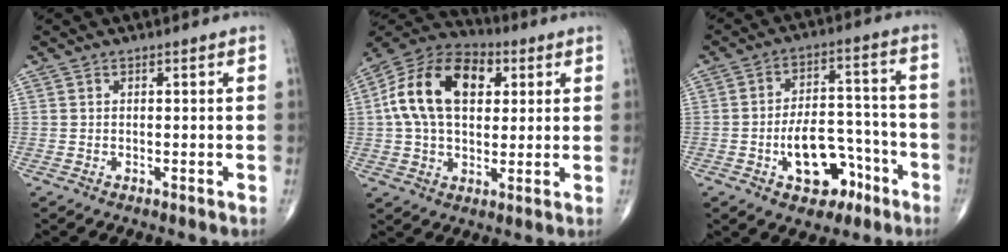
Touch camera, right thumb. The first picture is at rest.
{"total": 18.0, "force": [4.0, 11.5, 13.3], "torque": [-0.225, 0.013, 0.059]}
{"total": 12.4, "force": [-5.5, 7.4, 8.2], "torque": [-0.099, 0.054, -0.078]}